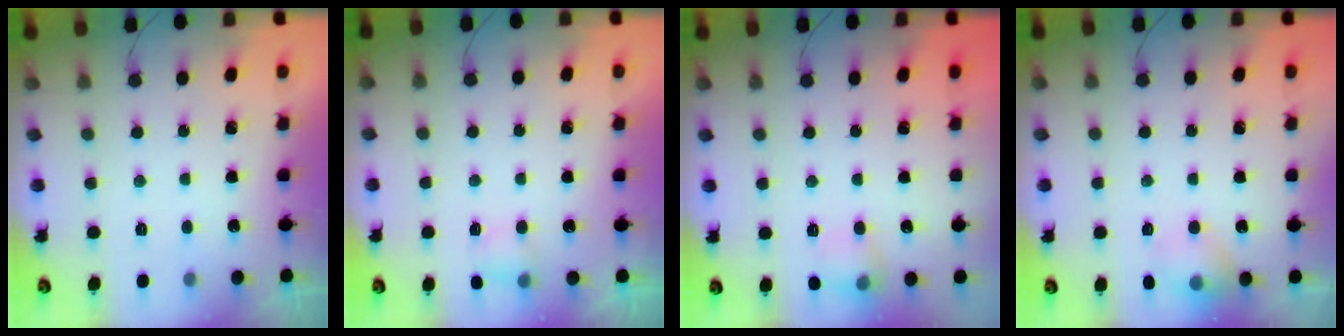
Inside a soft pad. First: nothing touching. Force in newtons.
{"total": 3.8, "press": 3.6, "slide": 1.3}
{"total": 8.9, "press": 8.9, "slide": 0.7}
{"total": 9.6, "press": 9.4, "slide": 1.8}